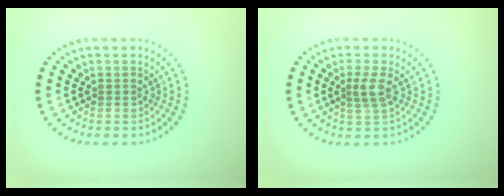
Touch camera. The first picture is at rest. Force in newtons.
{"total": 2.1, "press": 1.7, "slide": 1.1}